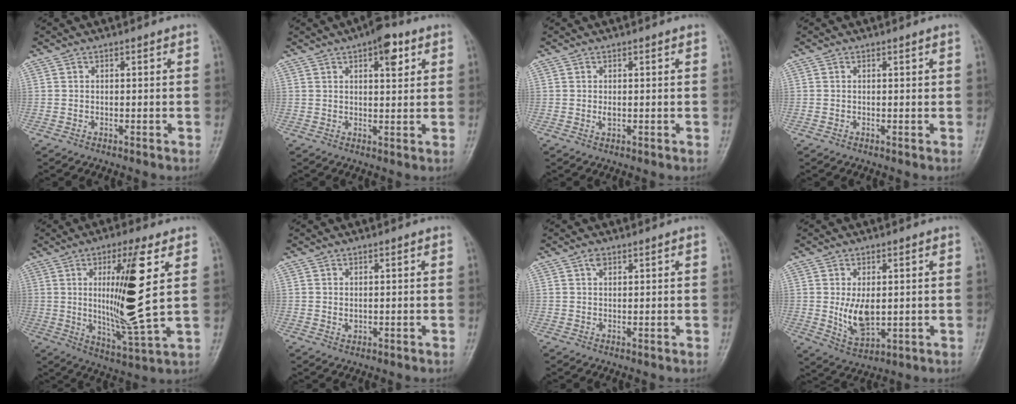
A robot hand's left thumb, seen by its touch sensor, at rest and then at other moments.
{"total": 6.2, "force": [3.1, 2.5, 4.7], "torque": [-0.048, -0.009, 0.037]}
{"total": 0.9, "force": [0.1, 0.5, 0.8], "torque": [-0.011, -0.003, 0.003]}
{"total": 0.0}
{"total": 15.4, "force": [3.4, 1.4, 15.0], "torque": [-0.277, -0.036, 0.063]}
{"total": 1.0, "force": [0.2, 0.6, 0.7], "torque": [-0.009, -0.004, 0.007]}
{"total": 1.1, "force": [0.8, 0.4, 0.7], "torque": [-0.009, 0.000, 0.014]}
{"total": 8.2, "force": [0.3, 4.6, 6.8], "torque": [-0.107, -0.020, 0.021]}